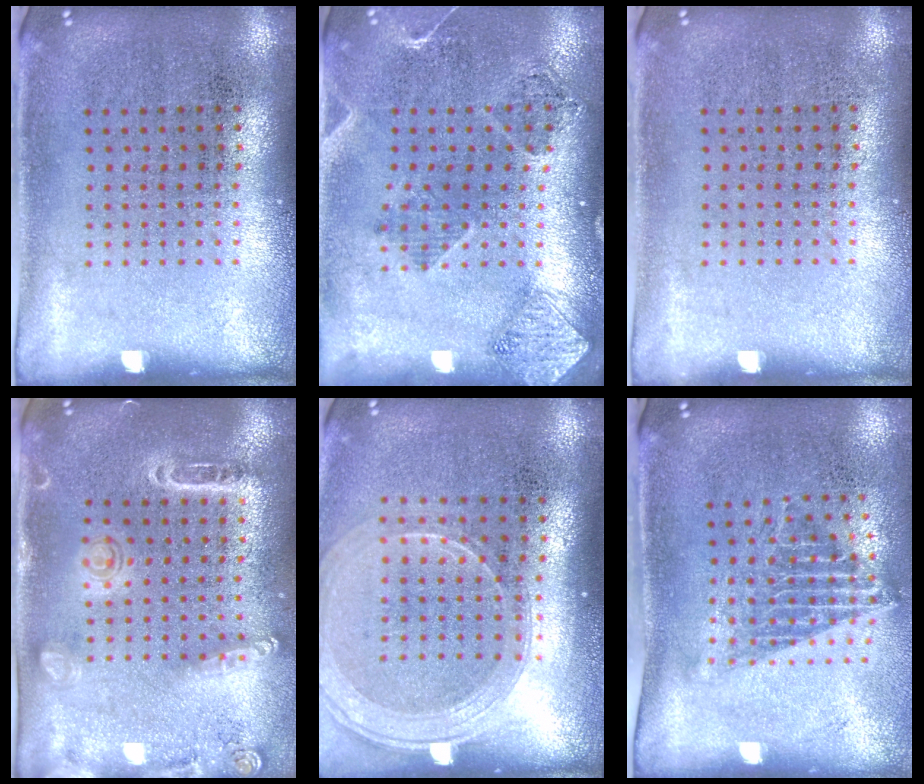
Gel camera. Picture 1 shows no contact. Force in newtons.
{"total": 1.5, "press": 1.4, "slide": 0.5}
{"total": 0.0}
{"total": 1.5, "press": 1.4, "slide": 0.4}
{"total": 1.8, "press": 1.6, "slide": 0.8}
{"total": 1.4, "press": 1.1, "slide": 0.9}